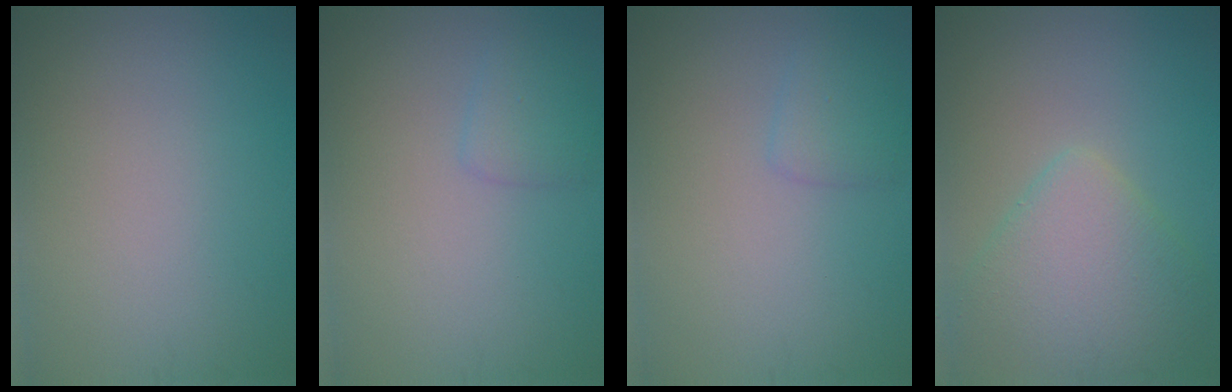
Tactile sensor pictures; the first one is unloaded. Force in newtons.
{"total": 1.6, "press": 1.6, "slide": 0.0}
{"total": 1.6, "press": 1.6, "slide": 0.0}
{"total": 5.2, "press": 5.2, "slide": 0.2}